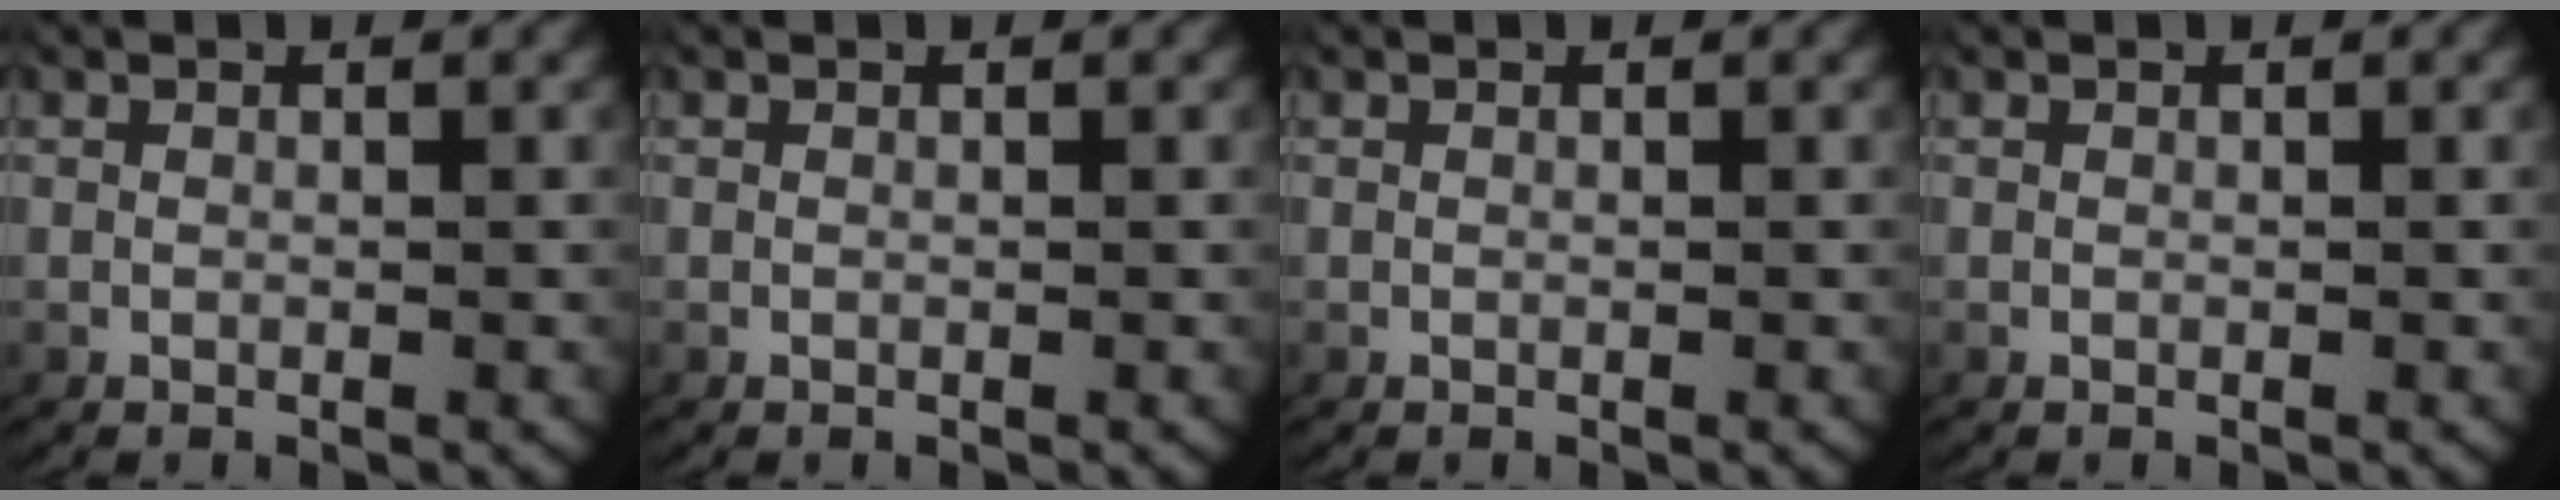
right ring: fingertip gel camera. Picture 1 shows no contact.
{"total": 0.0}
{"total": 0.0}
{"total": 0.0}